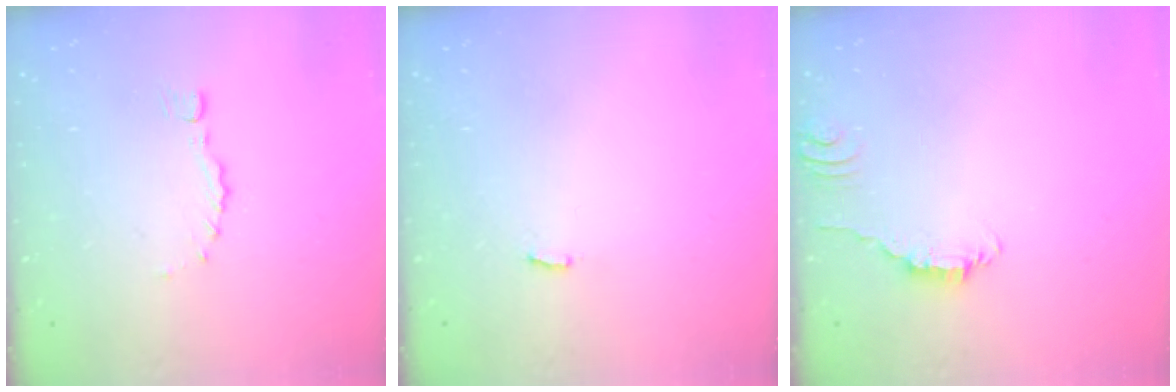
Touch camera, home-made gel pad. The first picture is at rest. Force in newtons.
{"total": 2.2, "press": 2.2, "slide": 0.2}
{"total": 2.6, "press": 2.6, "slide": 0.4}